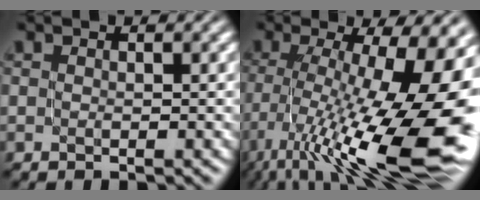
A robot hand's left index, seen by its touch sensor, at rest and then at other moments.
{"total": 16.7, "force": [-5.0, 5.3, 15.0], "torque": [-0.243, 0.008, -0.089]}